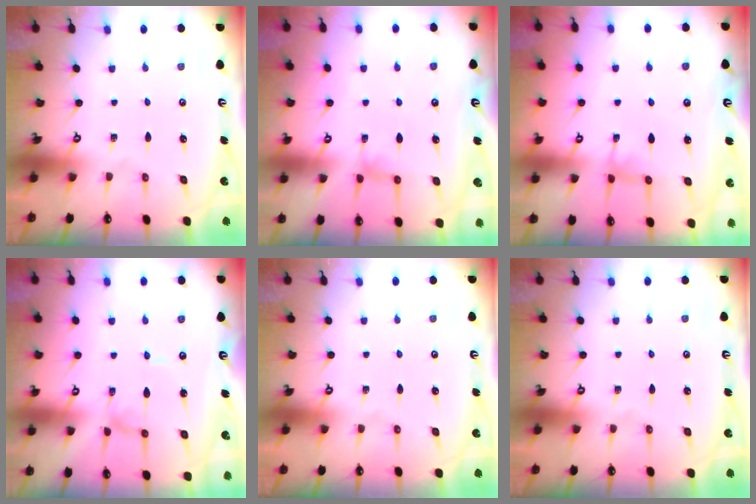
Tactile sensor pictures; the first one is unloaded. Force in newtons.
{"total": 0.8, "press": 0.5, "slide": 0.7}
{"total": 1.1, "press": 1.0, "slide": 0.3}
{"total": 0.0}
{"total": 0.0}
{"total": 0.0}